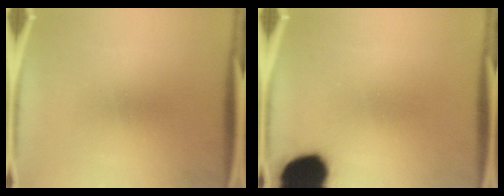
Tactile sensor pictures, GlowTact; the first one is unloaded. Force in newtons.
{"total": 17.0}